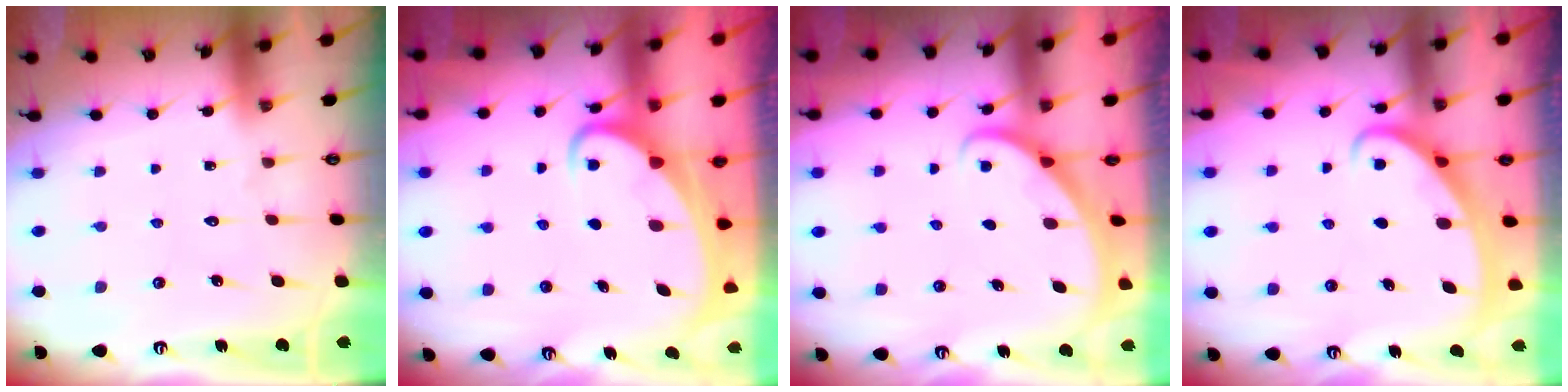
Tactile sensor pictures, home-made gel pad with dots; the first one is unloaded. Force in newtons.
{"total": 3.5, "press": 3.5, "slide": 0.4}
{"total": 1.9, "press": 1.9, "slide": 0.1}
{"total": 2.6, "press": 2.6, "slide": 0.4}